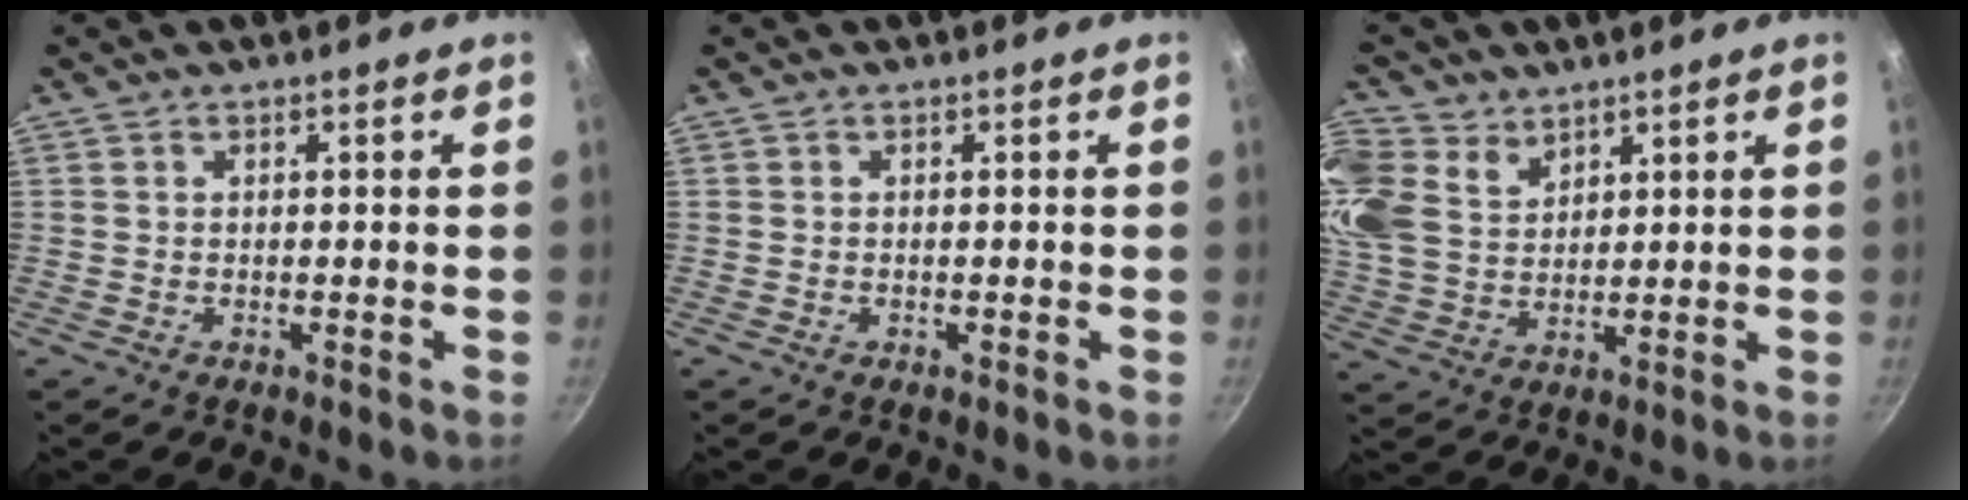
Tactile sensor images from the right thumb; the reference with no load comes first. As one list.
[{"total": 0.0}, {"total": 14.9, "force": [7.9, 10.9, 6.4], "torque": [-0.156, 0.002, 0.164]}]